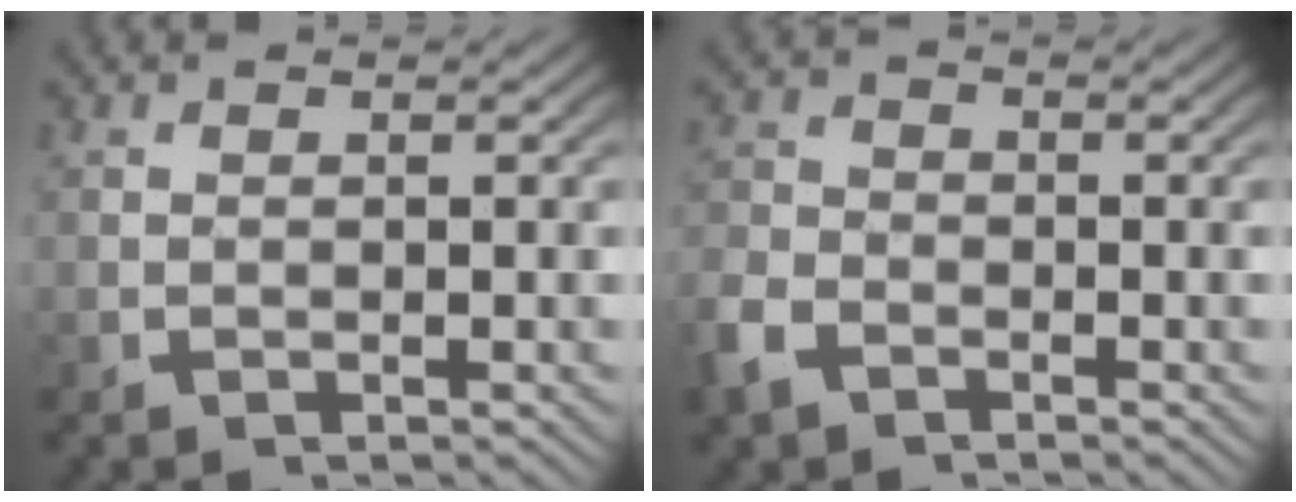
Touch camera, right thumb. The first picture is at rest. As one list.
[{"total": 2.7, "force": [-1.8, 1.7, 0.9], "torque": [-0.029, -0.008, -0.035]}]